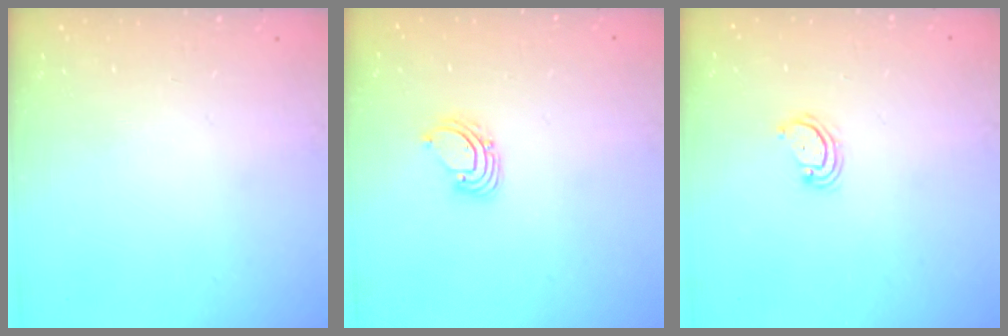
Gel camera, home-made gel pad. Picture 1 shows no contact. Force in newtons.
{"total": 3.1, "press": 3.1, "slide": 0.2}
{"total": 2.9, "press": 2.8, "slide": 0.4}